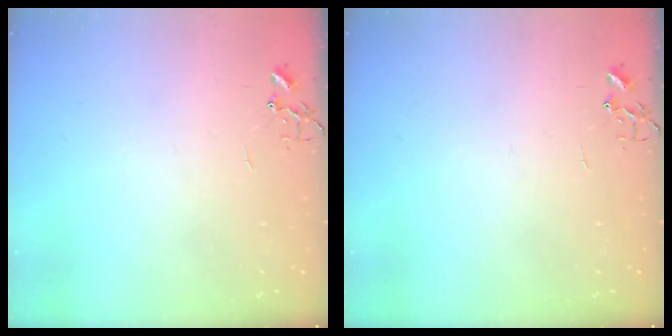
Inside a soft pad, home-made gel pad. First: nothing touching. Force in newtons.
{"total": 0.0}